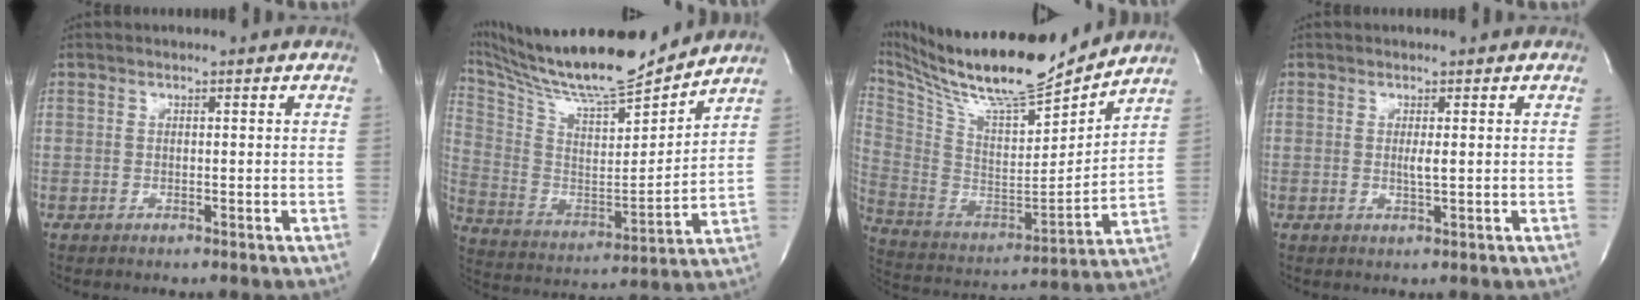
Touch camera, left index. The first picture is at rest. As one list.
[{"total": 20.4, "force": [18.7, 1.5, 8.1], "torque": [-0.170, -0.019, 0.318]}, {"total": 22.0, "force": [19.6, 2.4, 9.7], "torque": [-0.202, -0.022, 0.332]}, {"total": 1.3, "force": [0.1, 0.0, 1.3], "torque": [-0.029, -0.005, 0.002]}]